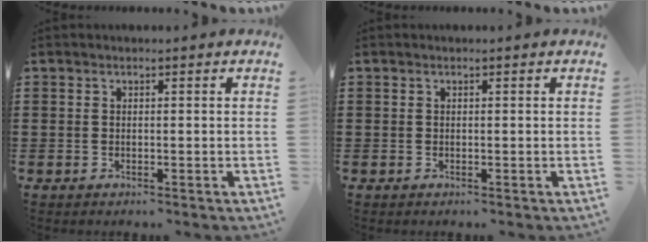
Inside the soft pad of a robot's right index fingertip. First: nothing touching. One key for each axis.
{"total": 0.0}